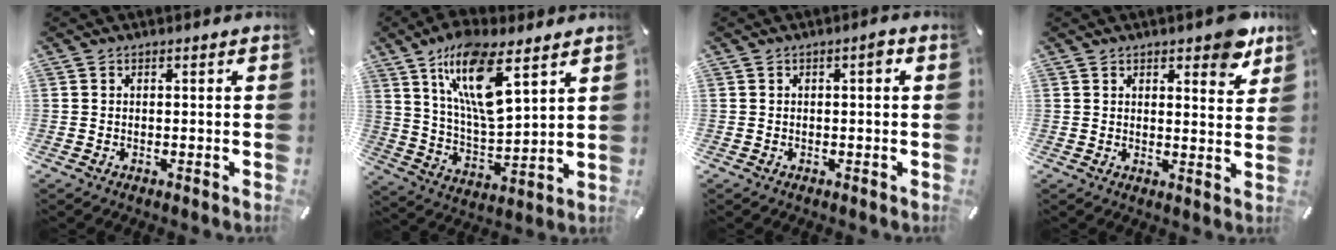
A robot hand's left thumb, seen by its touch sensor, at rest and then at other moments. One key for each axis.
{"total": 16.5, "fx": 9.9, "fy": 5.6, "fz": 12.0, "tx": -0.236, "ty": -0.036, "tz": 0.169}
{"total": 2.1, "fx": 0.5, "fy": 0.5, "fz": 2.0, "tx": -0.031, "ty": 0.003, "tz": 0.004}
{"total": 6.5, "fx": 5.1, "fy": 2.5, "fz": 3.2, "tx": -0.028, "ty": -0.034, "tz": 0.083}